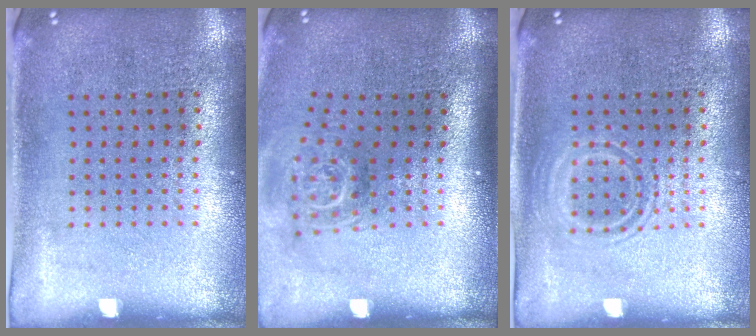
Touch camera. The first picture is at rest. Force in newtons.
{"total": 1.8, "press": 1.3, "slide": 1.3}
{"total": 1.0, "press": 0.9, "slide": 0.3}